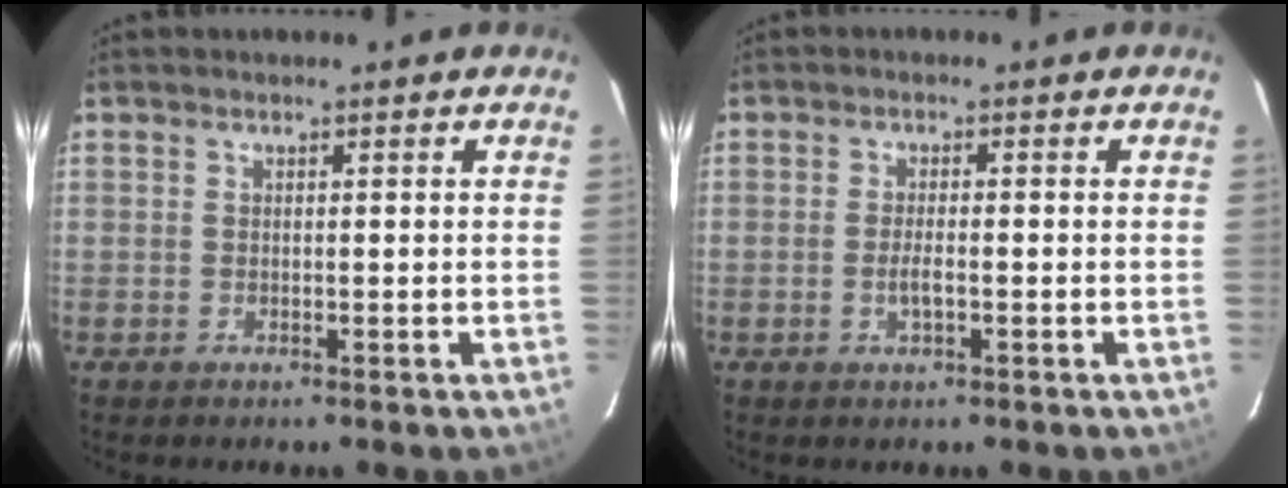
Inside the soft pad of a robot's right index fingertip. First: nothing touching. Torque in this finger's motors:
{"motor_torque": [0.05, 0.10, 0.19, 0.01]}